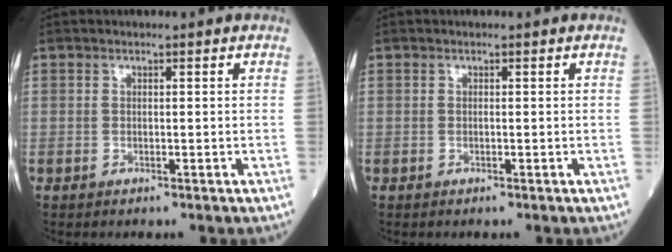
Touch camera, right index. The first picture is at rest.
{"total": 0.0}